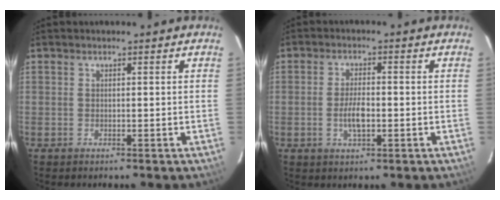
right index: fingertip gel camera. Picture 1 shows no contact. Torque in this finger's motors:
{"motor_torque": [1.05, 0.23, 0.45, 0.05]}